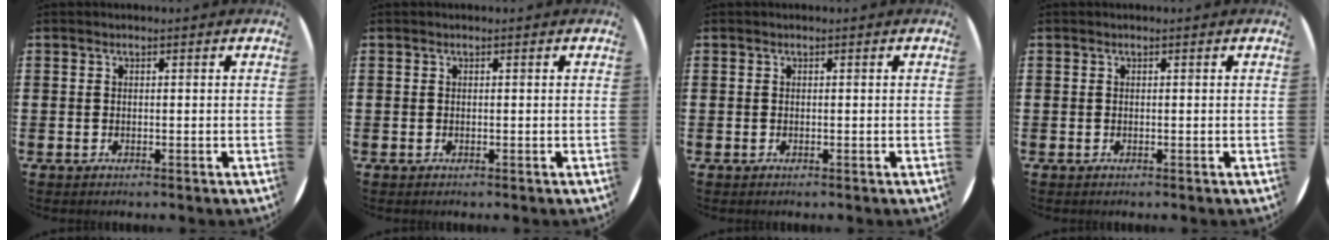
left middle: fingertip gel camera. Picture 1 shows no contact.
{"total": 0.0}
{"total": 0.0}
{"total": 0.0}